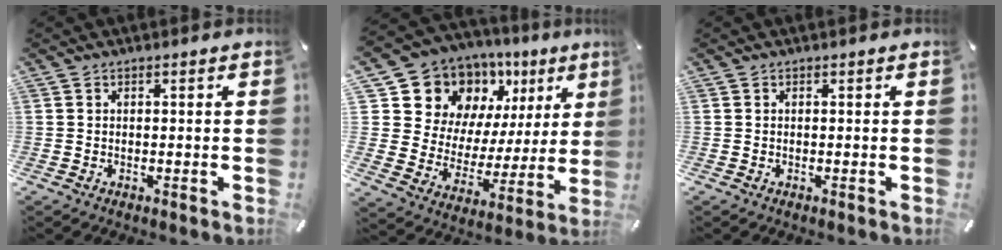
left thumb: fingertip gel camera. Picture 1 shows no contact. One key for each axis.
{"total": 14.9, "fx": 9.8, "fy": 10.5, "fz": 3.8, "tx": -0.073, "ty": -0.086, "tz": 0.183}
{"total": 0.0}